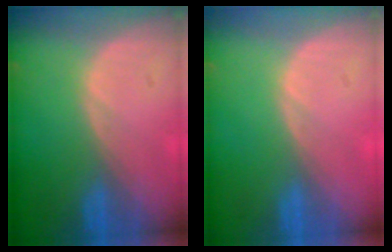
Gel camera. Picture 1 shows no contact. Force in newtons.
{"total": 0.0}